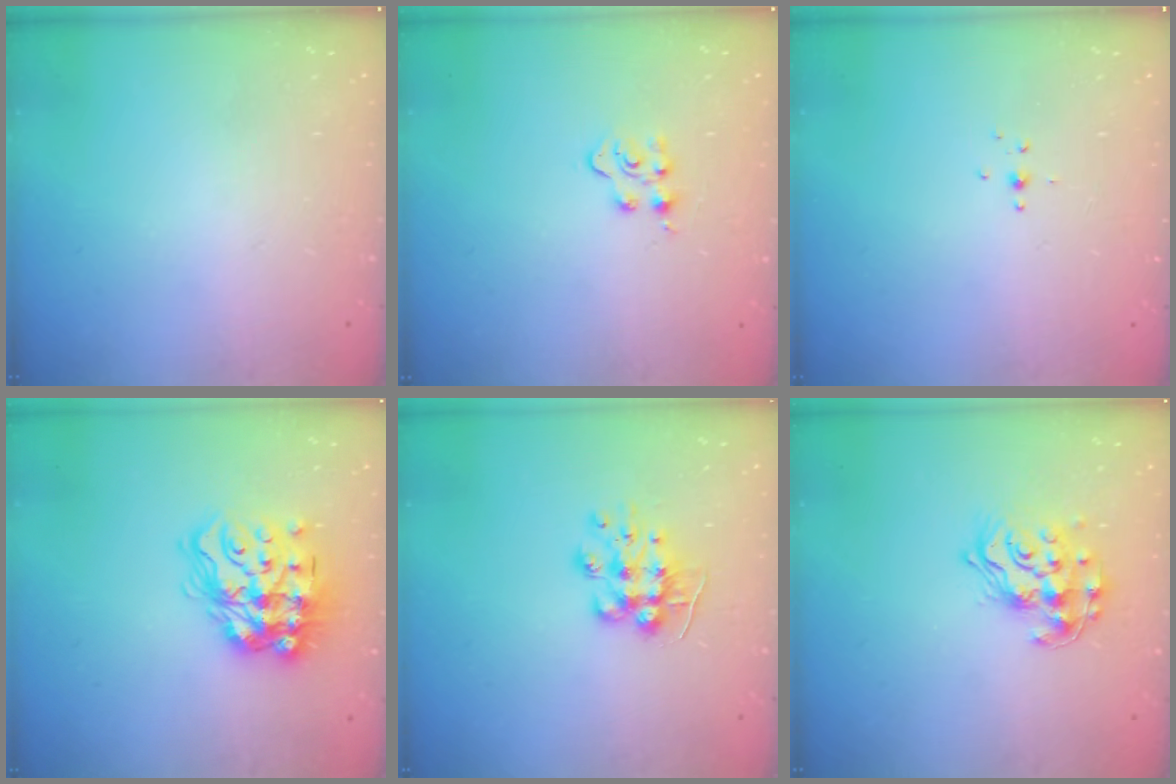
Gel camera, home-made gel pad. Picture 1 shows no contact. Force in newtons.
{"total": 5.5, "press": 5.5, "slide": 0.6}
{"total": 2.4, "press": 2.3, "slide": 0.8}
{"total": 17.4, "press": 17.3, "slide": 1.7}
{"total": 9.4, "press": 9.4, "slide": 0.6}
{"total": 15.1, "press": 15.1, "slide": 1.2}